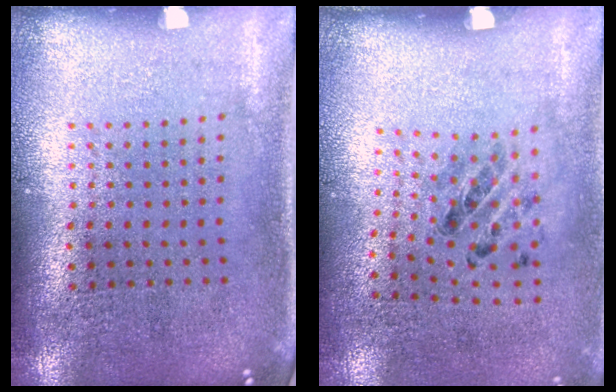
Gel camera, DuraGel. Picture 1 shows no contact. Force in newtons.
{"total": 1.3, "press": 0.6, "slide": 1.2}